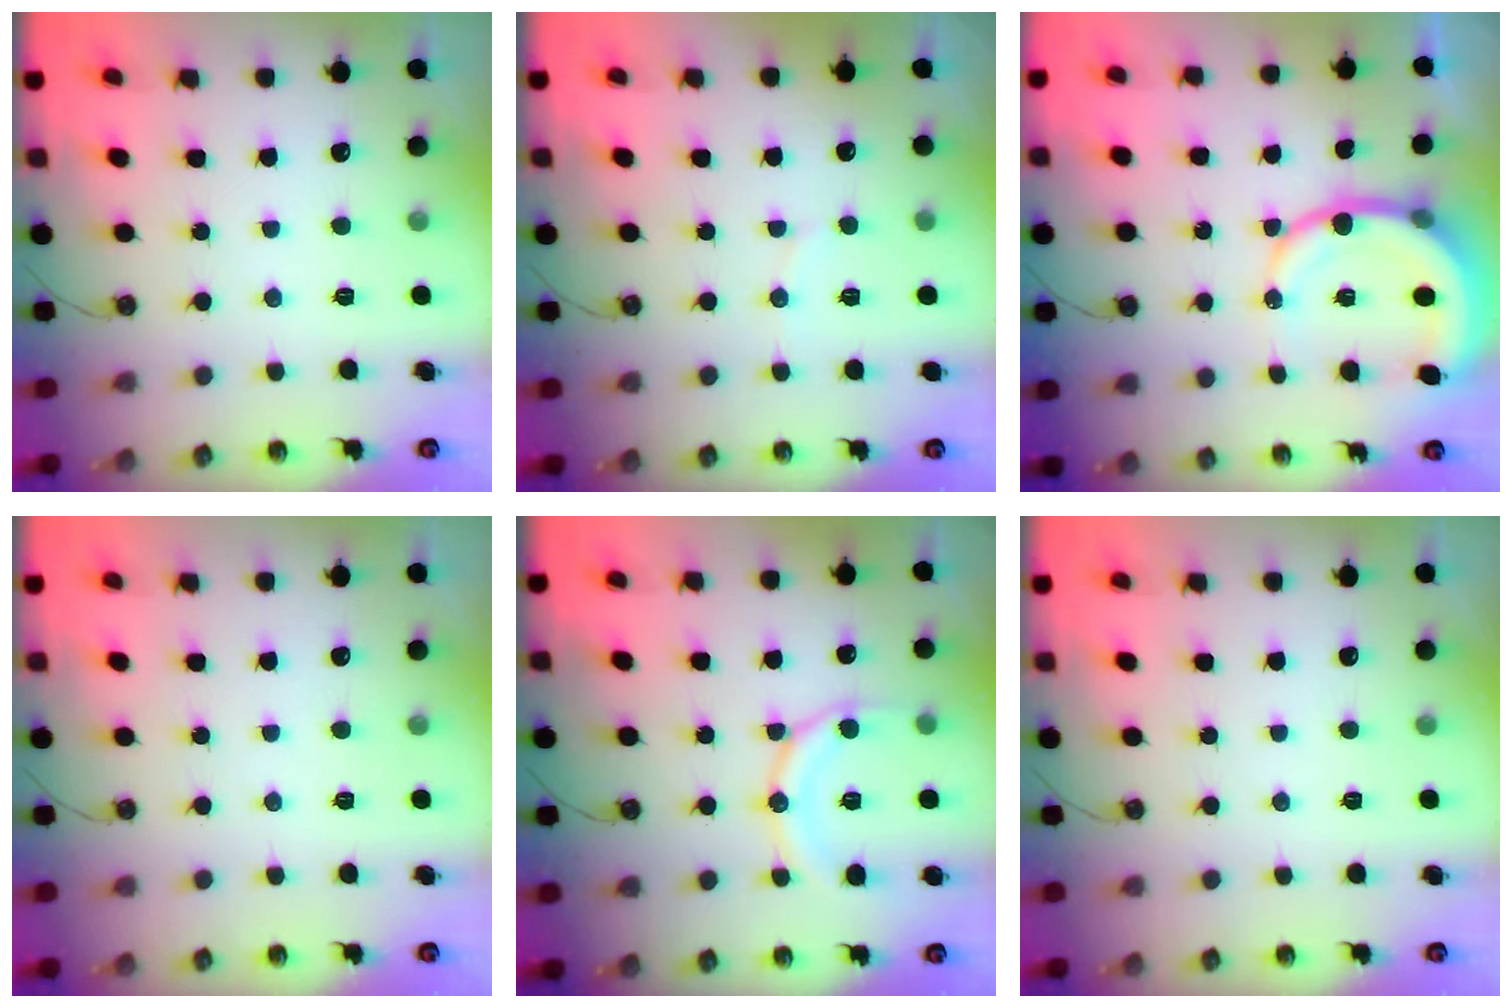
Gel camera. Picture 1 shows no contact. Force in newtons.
{"total": 3.1, "press": 2.9, "slide": 1.0}
{"total": 12.2, "press": 12.0, "slide": 2.4}
{"total": 0.0}
{"total": 12.9, "press": 12.8, "slide": 1.4}
{"total": 0.0}